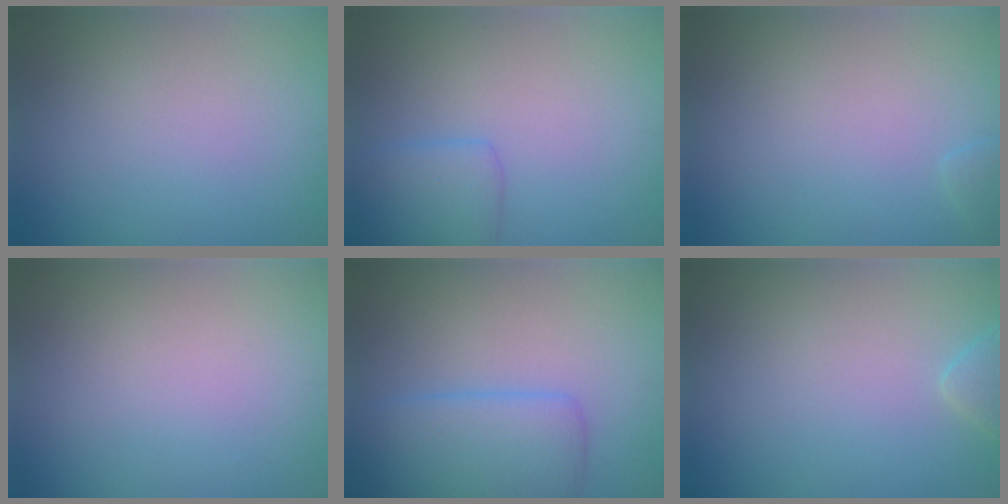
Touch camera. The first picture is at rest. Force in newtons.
{"total": 2.7, "press": 2.7, "slide": 0.0}
{"total": 0.7, "press": 0.7, "slide": 0.1}
{"total": 0.0}
{"total": 4.6, "press": 4.6, "slide": 0.2}
{"total": 1.5, "press": 1.5, "slide": 0.1}